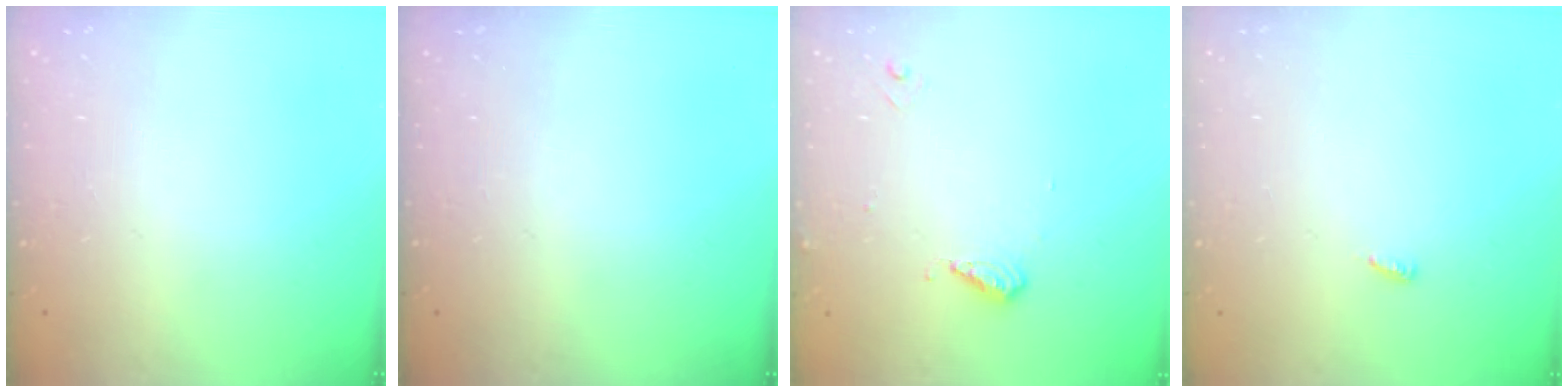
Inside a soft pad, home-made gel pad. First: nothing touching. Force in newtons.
{"total": 0.0}
{"total": 5.0, "press": 4.9, "slide": 0.6}
{"total": 3.9, "press": 3.9, "slide": 0.3}